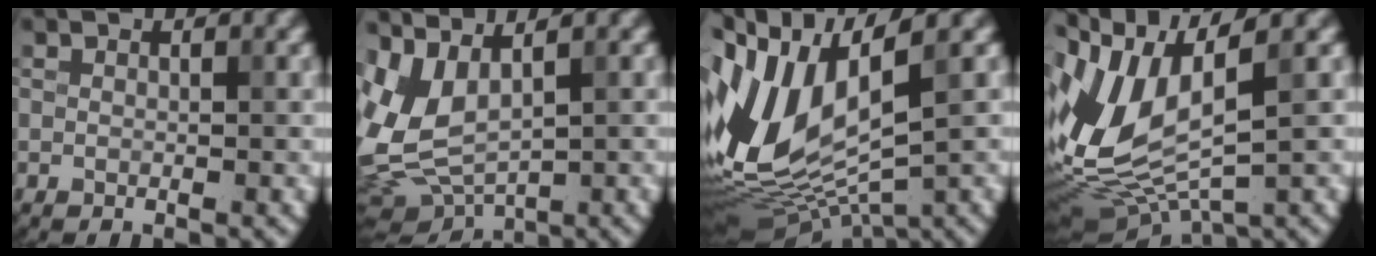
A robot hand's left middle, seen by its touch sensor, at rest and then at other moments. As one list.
[{"total": 6.4, "force": [1.0, 3.4, 5.3], "torque": [-0.128, -0.004, 0.026]}, {"total": 12.7, "force": [1.9, 6.3, 10.9], "torque": [-0.245, -0.005, 0.047]}, {"total": 11.3, "force": [0.9, 5.2, 10.0], "torque": [-0.231, -0.009, 0.028]}]